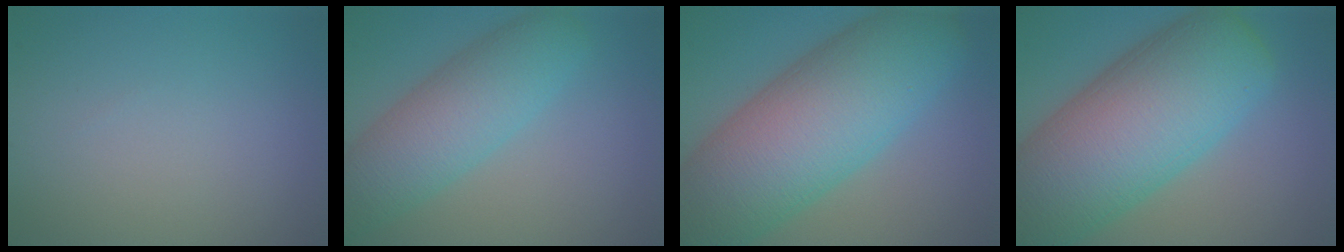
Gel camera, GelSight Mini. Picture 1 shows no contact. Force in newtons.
{"total": 6.7, "press": 6.7, "slide": 0.2}
{"total": 13.9, "press": 13.9, "slide": 0.3}
{"total": 15.0, "press": 15.0, "slide": 0.5}